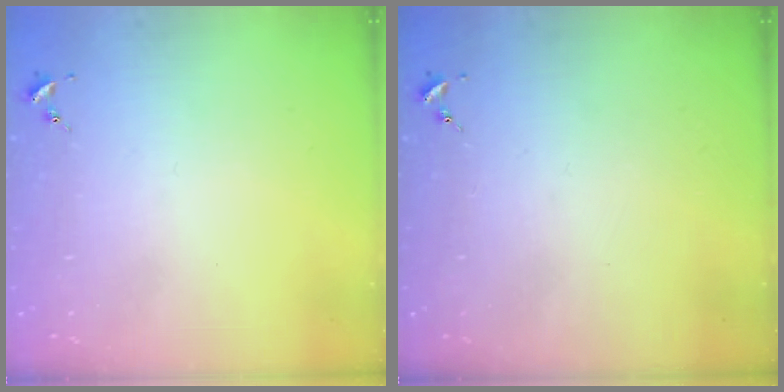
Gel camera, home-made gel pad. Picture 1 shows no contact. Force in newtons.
{"total": 0.0}